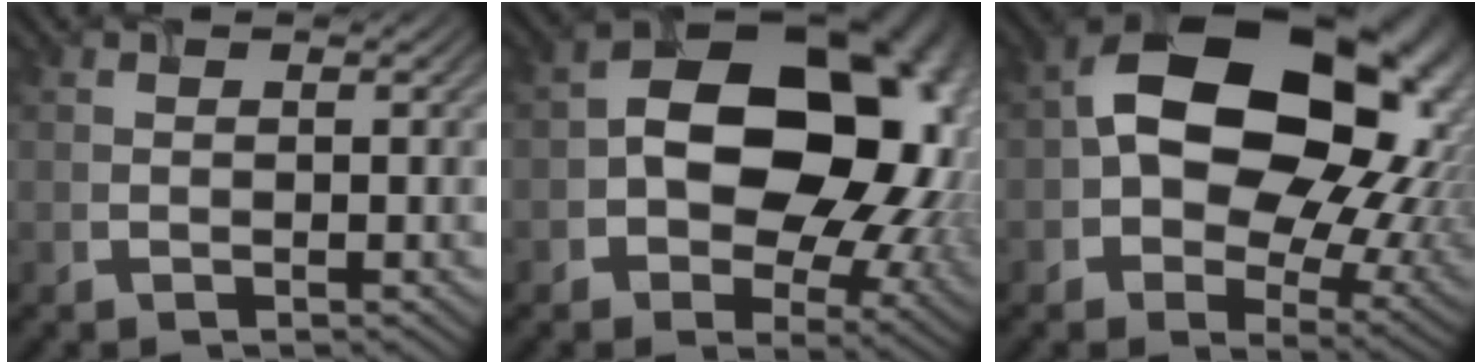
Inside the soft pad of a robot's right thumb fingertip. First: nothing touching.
{"total": 17.5, "force": [0.8, 12.1, 12.6], "torque": [-0.157, -0.015, 0.022]}
{"total": 19.5, "force": [3.8, 13.7, 13.4], "torque": [-0.200, -0.016, 0.087]}